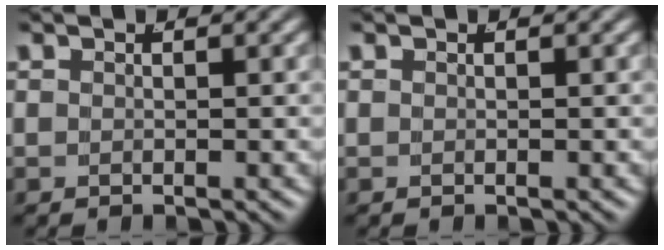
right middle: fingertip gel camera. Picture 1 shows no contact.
{"total": 0.0}